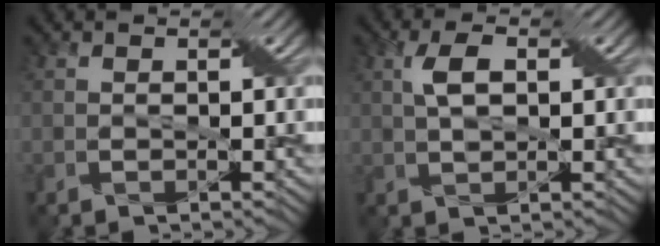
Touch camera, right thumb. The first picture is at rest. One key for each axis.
{"total": 3.9, "fx": 1.2, "fy": 1.7, "fz": 3.3, "tx": -0.071, "ty": 0.009, "tz": 0.021}